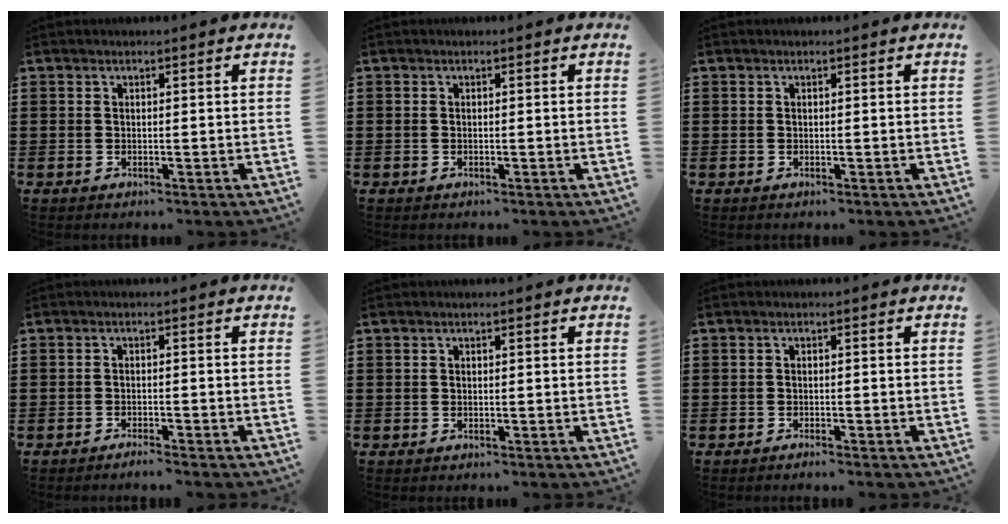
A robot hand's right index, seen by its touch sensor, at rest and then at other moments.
{"total": 0.0}
{"total": 0.0}
{"total": 1.5, "force": [-1.4, -0.2, 0.4], "torque": [-0.008, 0.001, -0.027]}
{"total": 0.0}
{"total": 0.7, "force": [-0.7, -0.1, 0.2], "torque": [-0.006, -0.002, -0.014]}